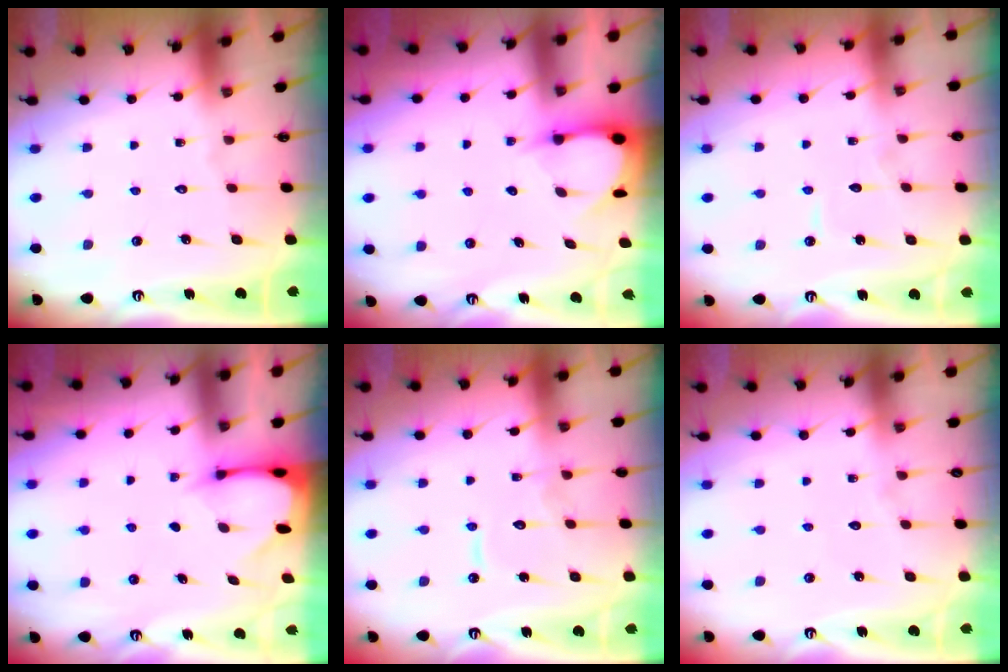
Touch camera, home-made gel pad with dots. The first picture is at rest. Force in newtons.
{"total": 3.5, "press": 3.5, "slide": 0.4}
{"total": 3.7, "press": 3.7, "slide": 0.3}
{"total": 2.4, "press": 2.3, "slide": 0.3}
{"total": 8.8, "press": 8.8, "slide": 0.7}
{"total": 3.9, "press": 3.9, "slide": 0.3}